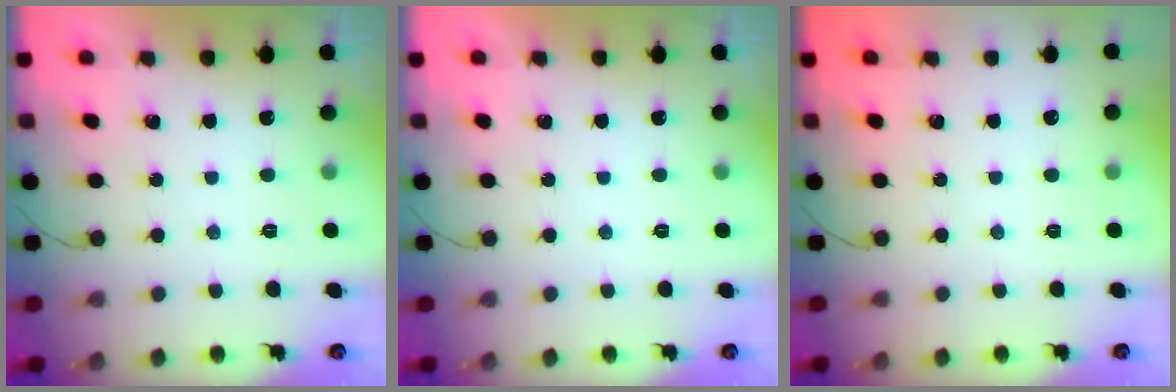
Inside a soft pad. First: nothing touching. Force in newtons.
{"total": 0.0}
{"total": 0.0}